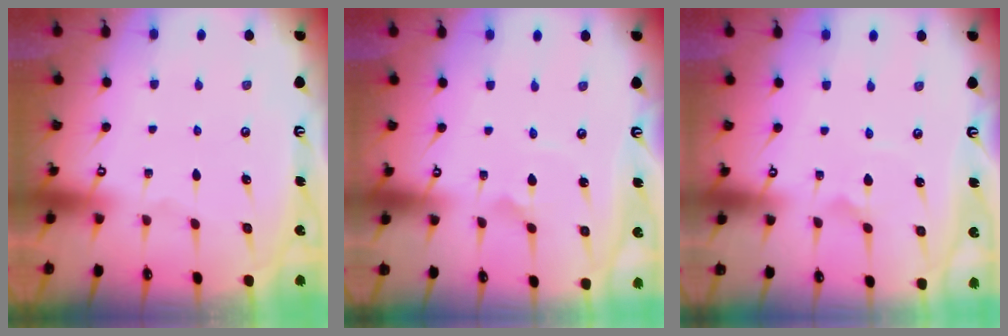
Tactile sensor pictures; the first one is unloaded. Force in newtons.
{"total": 2.5, "press": 2.5, "slide": 0.2}
{"total": 2.3, "press": 2.3, "slide": 0.0}